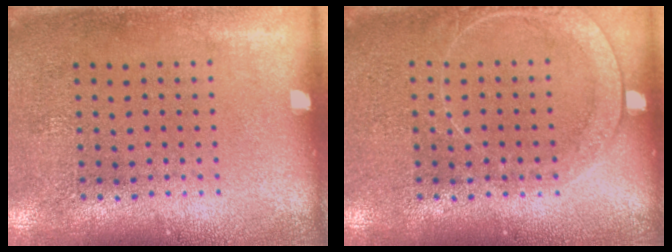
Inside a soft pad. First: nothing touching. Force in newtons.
{"total": 1.7, "press": 1.7, "slide": 0.3}